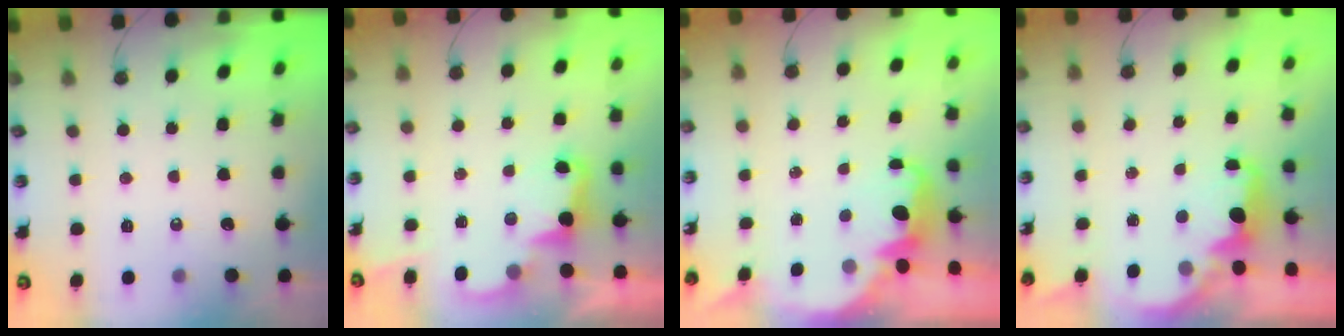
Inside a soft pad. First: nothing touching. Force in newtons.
{"total": 3.3, "press": 3.3, "slide": 0.5}
{"total": 2.6, "press": 2.5, "slide": 0.6}
{"total": 2.5, "press": 2.4, "slide": 0.8}